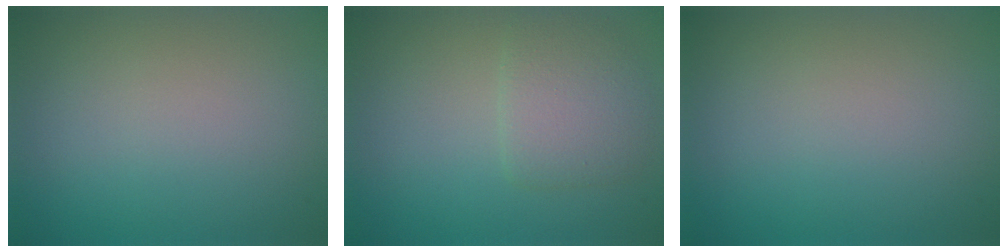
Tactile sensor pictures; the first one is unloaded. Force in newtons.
{"total": 3.1, "press": 3.1, "slide": 0.3}
{"total": 0.0}